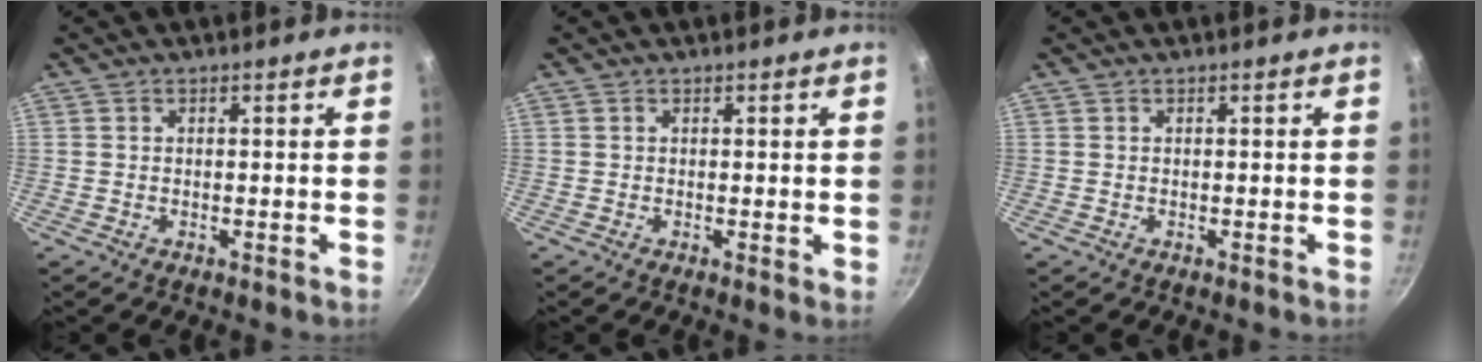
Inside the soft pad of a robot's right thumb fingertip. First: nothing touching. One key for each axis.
{"total": 0.9, "fx": 0.3, "fy": 0.4, "fz": 0.7, "tx": -0.010, "ty": 0.000, "tz": 0.003}
{"total": 0.0}